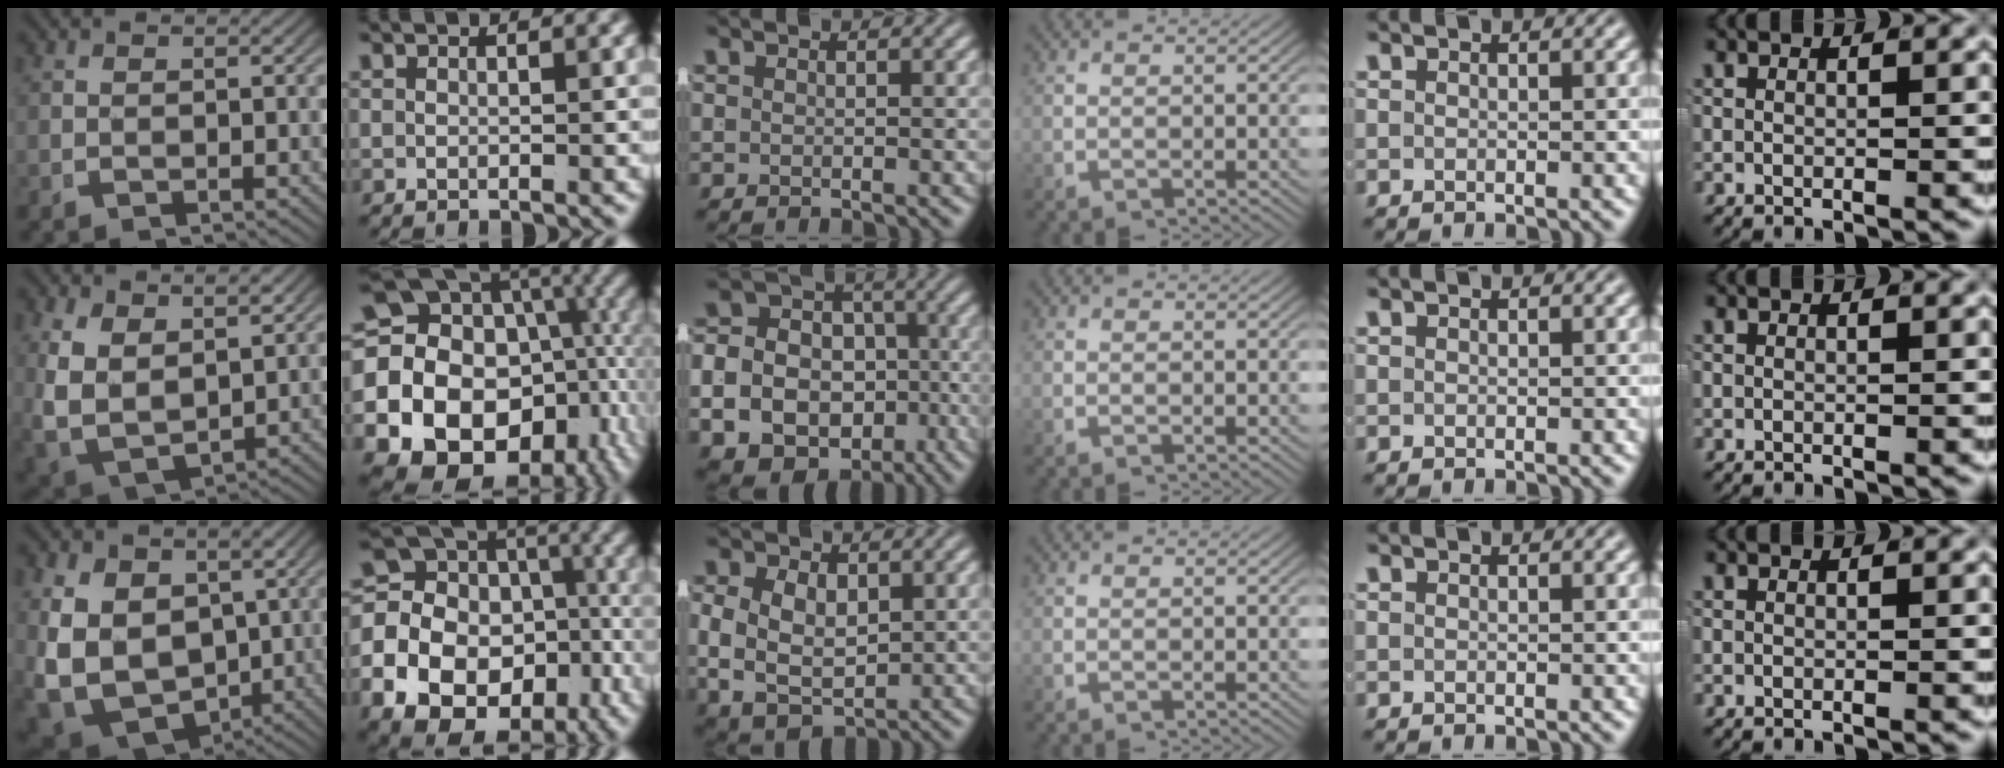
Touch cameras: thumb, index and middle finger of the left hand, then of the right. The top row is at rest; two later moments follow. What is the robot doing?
{"motion": "lift_and_place", "object": "shirt"}